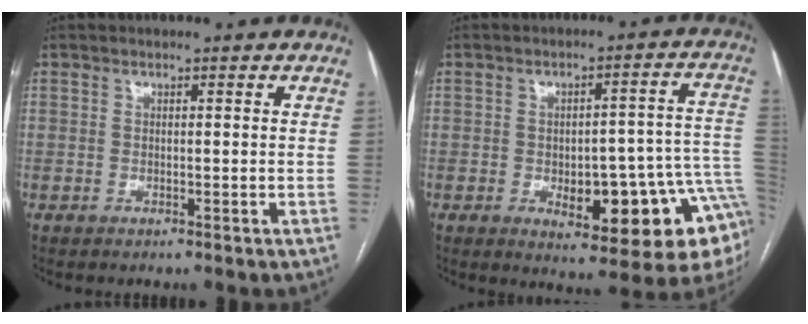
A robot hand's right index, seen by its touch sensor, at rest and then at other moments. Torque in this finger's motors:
{"motor_torque": [1.09, -1.05, 0.33, 0.08]}